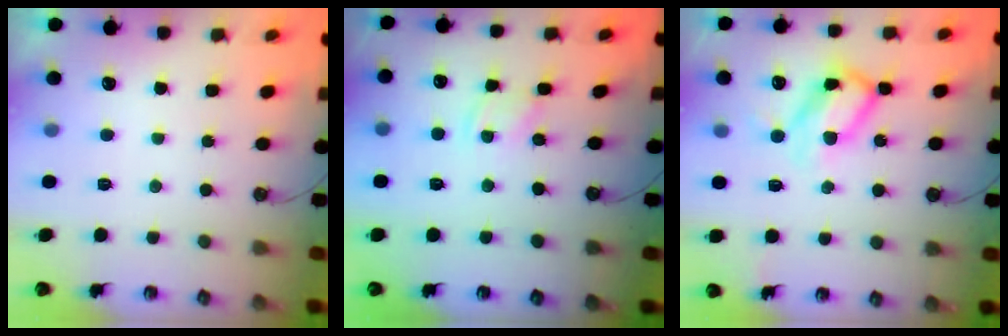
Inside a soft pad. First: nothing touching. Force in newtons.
{"total": 2.9, "press": 2.8, "slide": 0.5}
{"total": 13.1, "press": 13.1, "slide": 0.8}